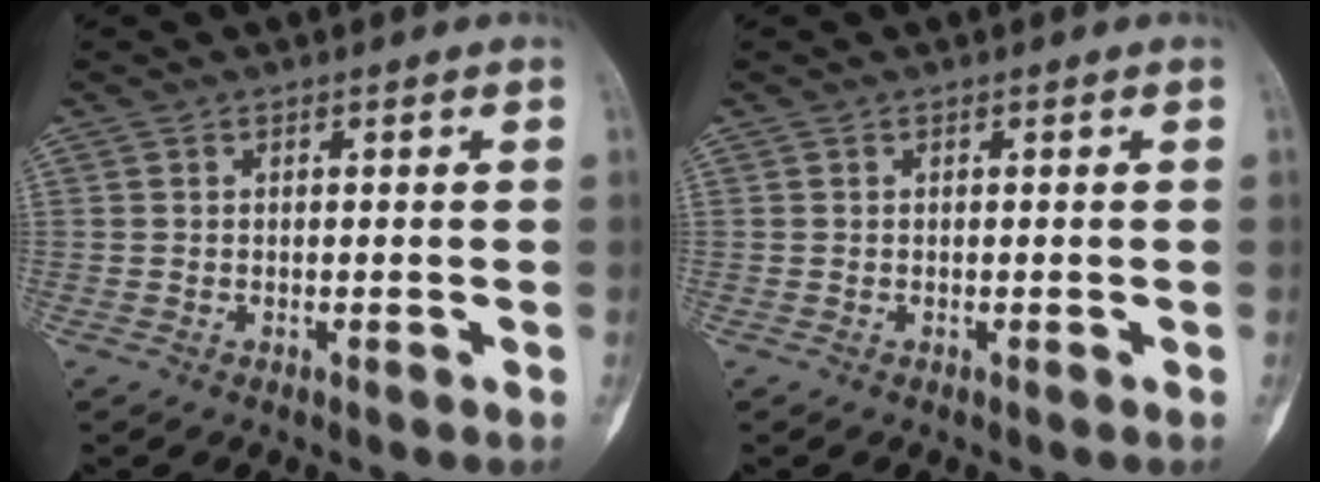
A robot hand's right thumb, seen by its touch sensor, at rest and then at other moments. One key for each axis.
{"total": 0.0}